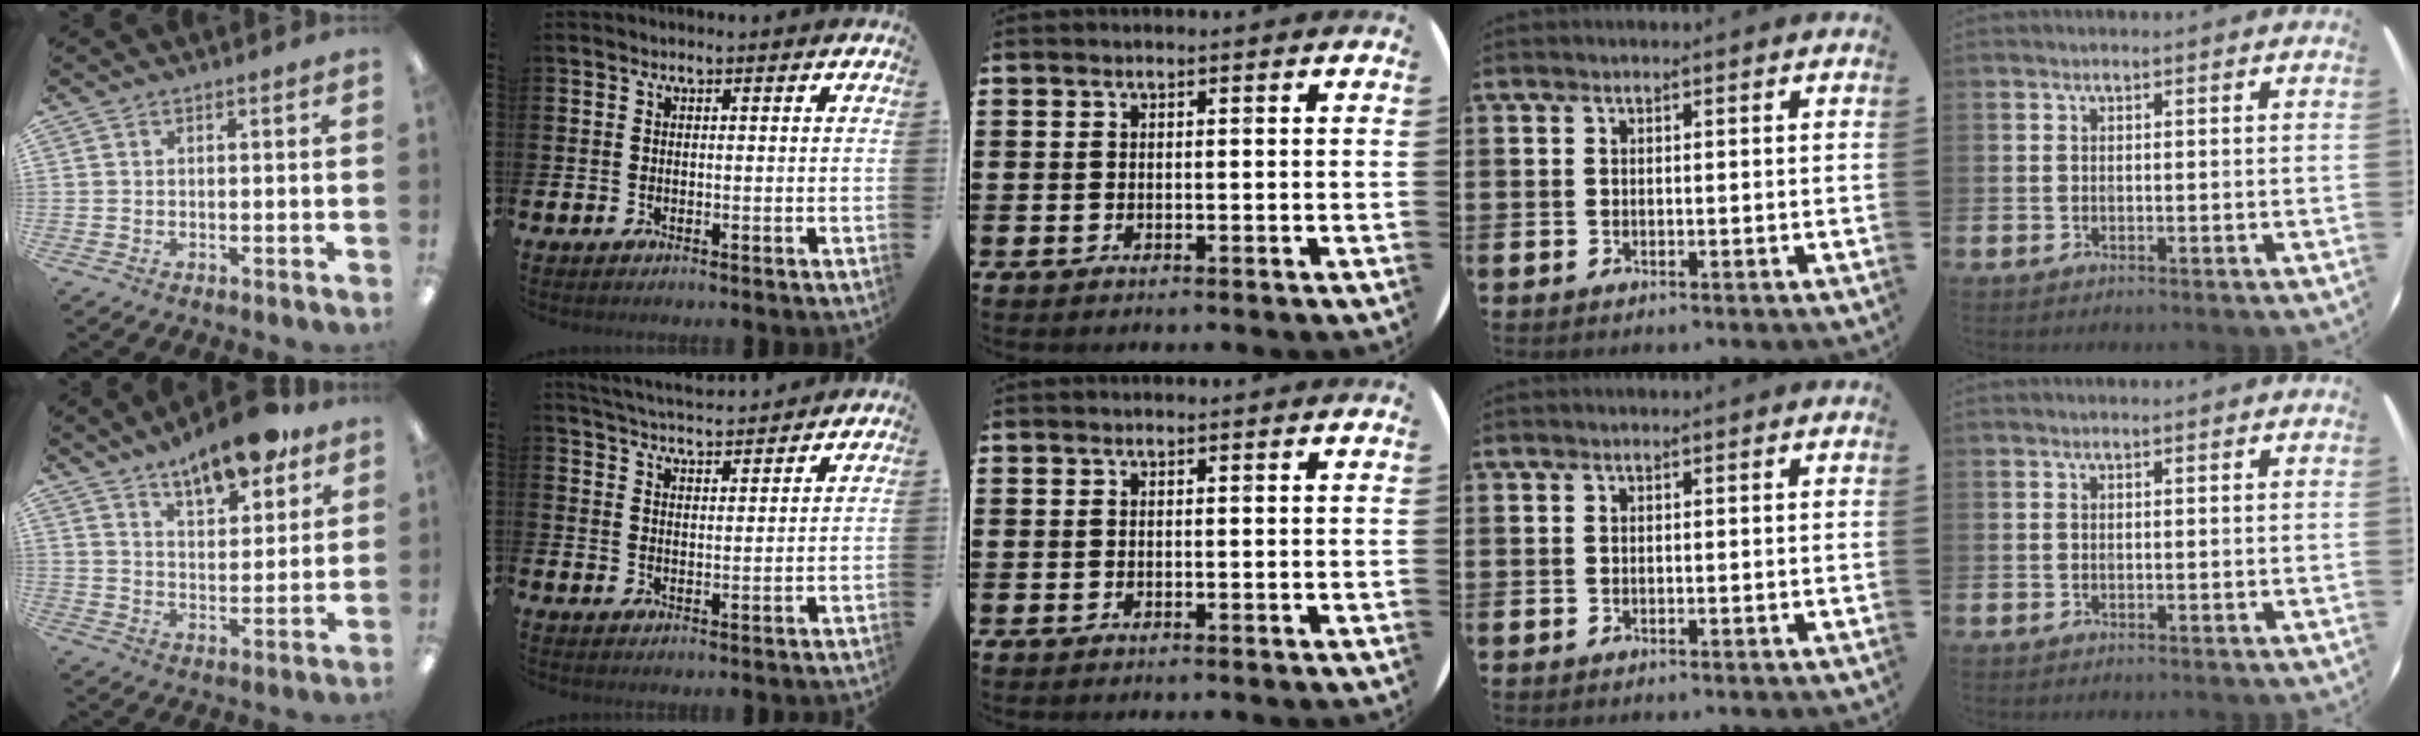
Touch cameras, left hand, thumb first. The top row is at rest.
{"thumb": {"total": 12.6, "force": [9.9, 4.3, 6.6], "torque": [-0.096, -0.051, 0.171]}, "index": {"total": 4.8, "force": [4.8, 0.3, 0.3], "torque": [-0.029, -0.030, 0.086]}}